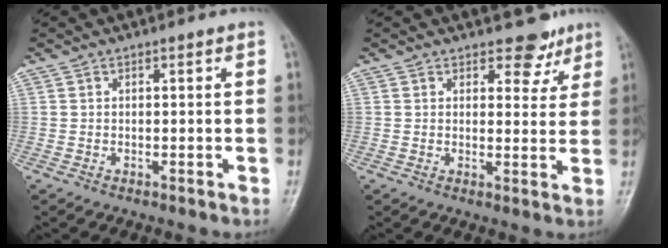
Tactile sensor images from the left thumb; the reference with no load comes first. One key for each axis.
{"total": 5.1, "fx": 3.8, "fy": 2.9, "fz": 1.8, "tx": 0.009, "ty": -0.024, "tz": 0.047}